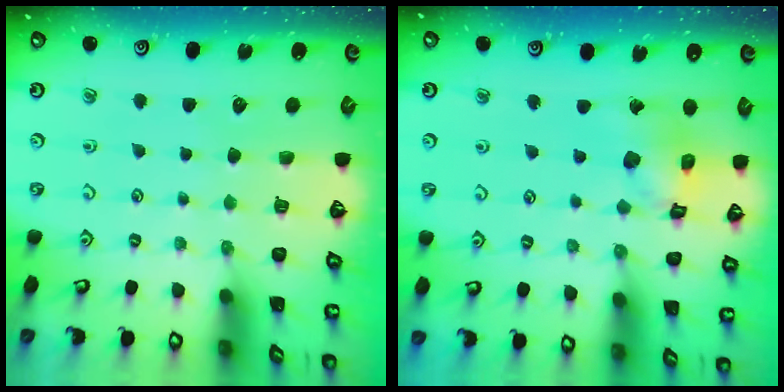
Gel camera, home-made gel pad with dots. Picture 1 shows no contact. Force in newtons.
{"total": 12.3, "press": 12.2, "slide": 1.5}